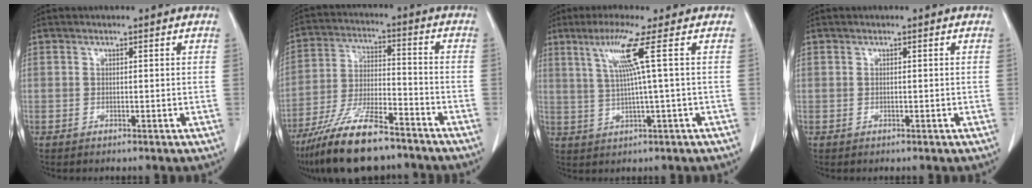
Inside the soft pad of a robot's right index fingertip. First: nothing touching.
{"total": 15.3, "force": [-11.7, 3.7, 9.1], "torque": [-0.187, -0.019, -0.214]}
{"total": 6.7, "force": [2.2, -1.9, 6.1], "torque": [-0.125, 0.006, 0.052]}
{"total": 0.0}